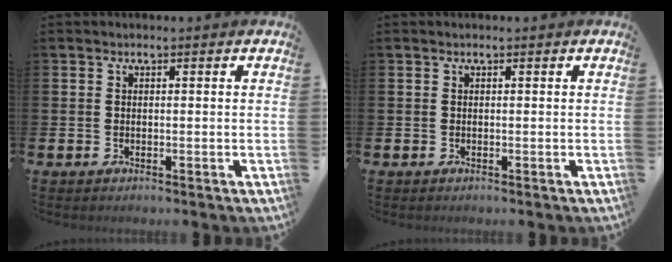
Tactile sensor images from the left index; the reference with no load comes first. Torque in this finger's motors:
{"motor_torque": [0.01, 0.00, 0.00, 0.00]}